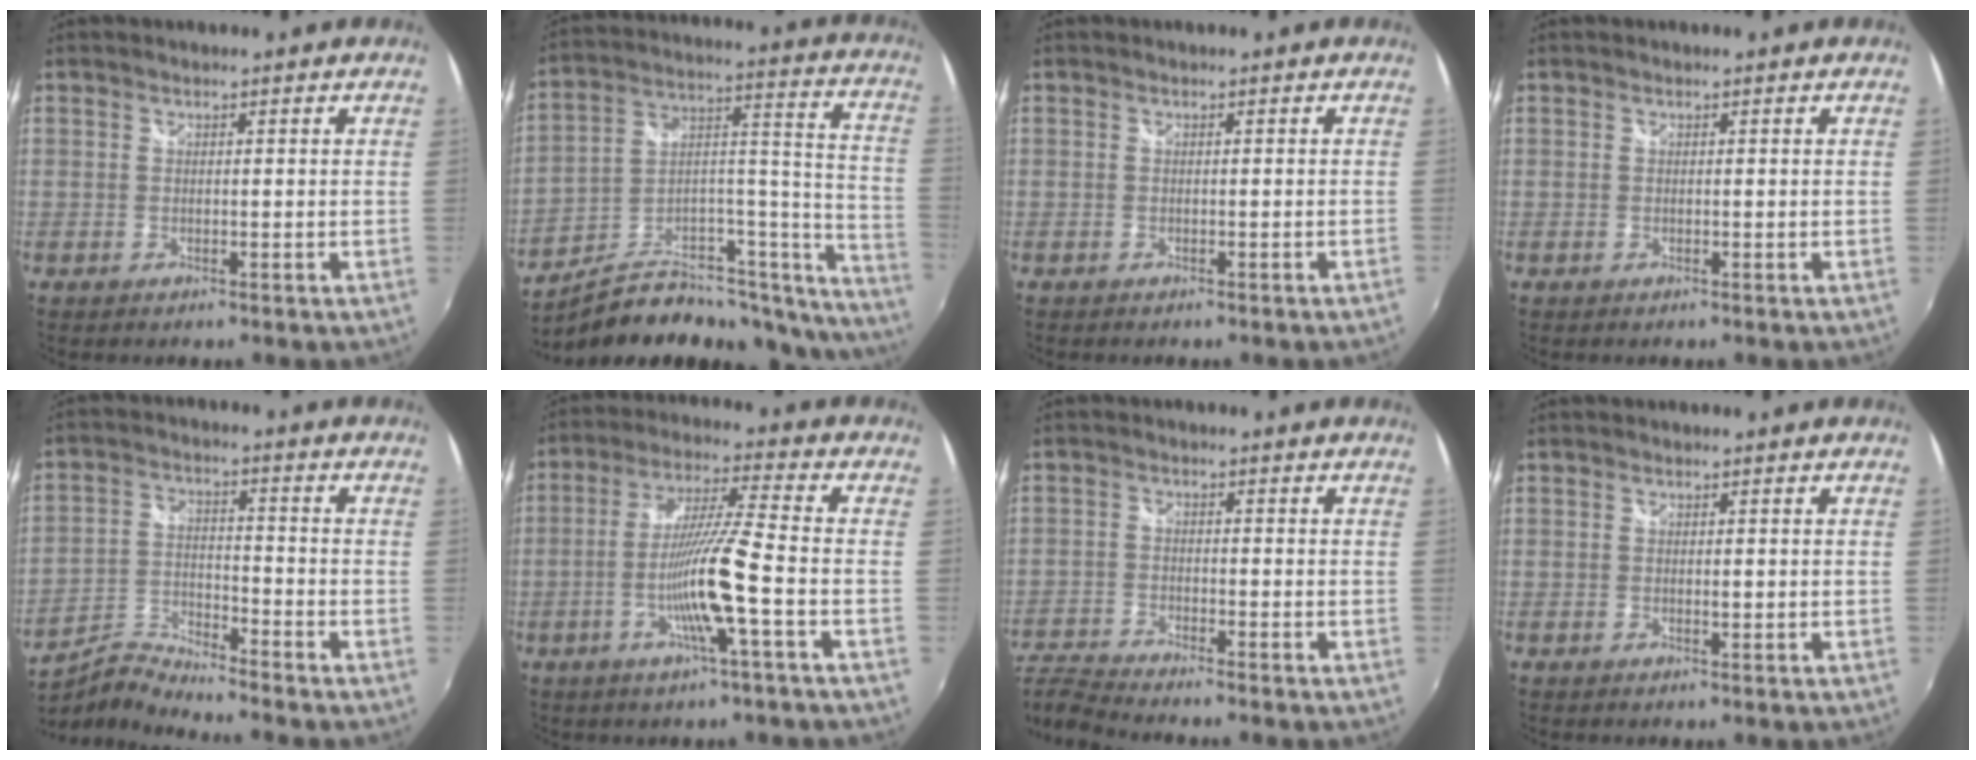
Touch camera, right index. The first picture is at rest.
{"total": 24.7, "force": [-17.0, 10.8, 14.4], "torque": [-0.170, 0.045, -0.250]}
{"total": 0.0}
{"total": 0.0}
{"total": 6.0, "force": [-5.8, -1.3, 0.7], "torque": [-0.021, 0.015, -0.125]}
{"total": 11.5, "force": [-4.0, -0.8, 10.7], "torque": [-0.207, -0.005, -0.078]}
{"total": 6.5, "force": [-6.3, -0.3, 1.7], "torque": [-0.056, -0.017, -0.134]}
{"total": 0.8, "force": [0.0, 0.3, 0.7], "torque": [-0.010, -0.001, 0.000]}